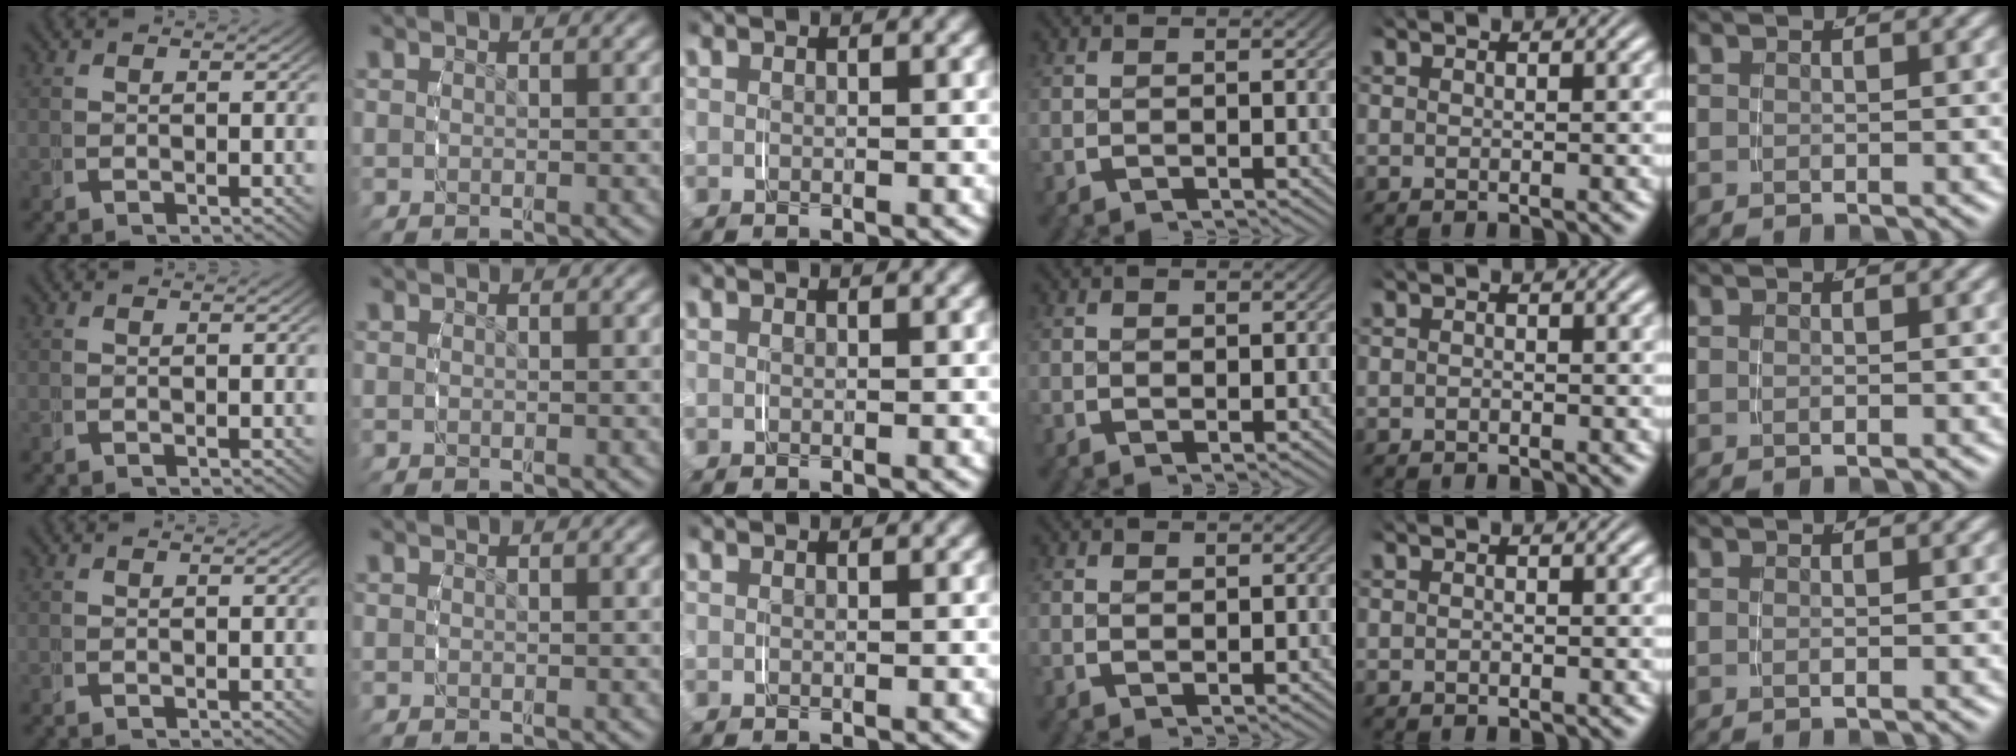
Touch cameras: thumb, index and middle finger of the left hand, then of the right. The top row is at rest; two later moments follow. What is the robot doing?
{"motion": "grasp_and_lifting", "object": "napkin"}